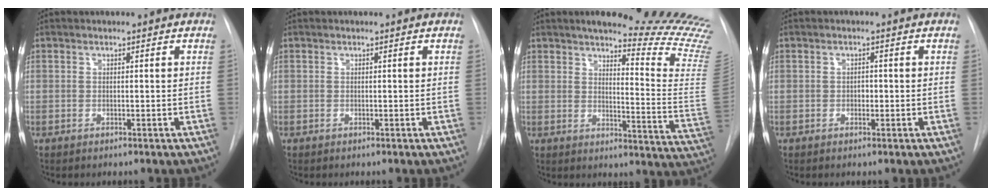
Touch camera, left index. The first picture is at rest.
{"total": 0.0}
{"total": 21.0, "force": [18.3, 0.1, 10.4], "torque": [-0.125, -0.132, 0.205]}
{"total": 1.5, "force": [-1.3, 0.6, 0.5], "torque": [-0.005, -0.003, -0.020]}